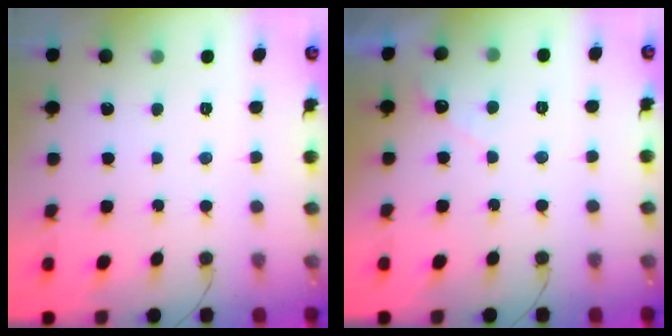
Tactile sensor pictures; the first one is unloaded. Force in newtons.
{"total": 3.9, "press": 3.9, "slide": 0.2}